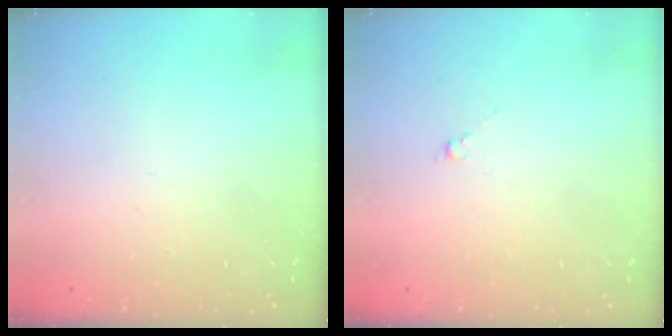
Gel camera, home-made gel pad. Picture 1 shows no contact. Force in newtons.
{"total": 0.5, "press": 0.3, "slide": 0.4}